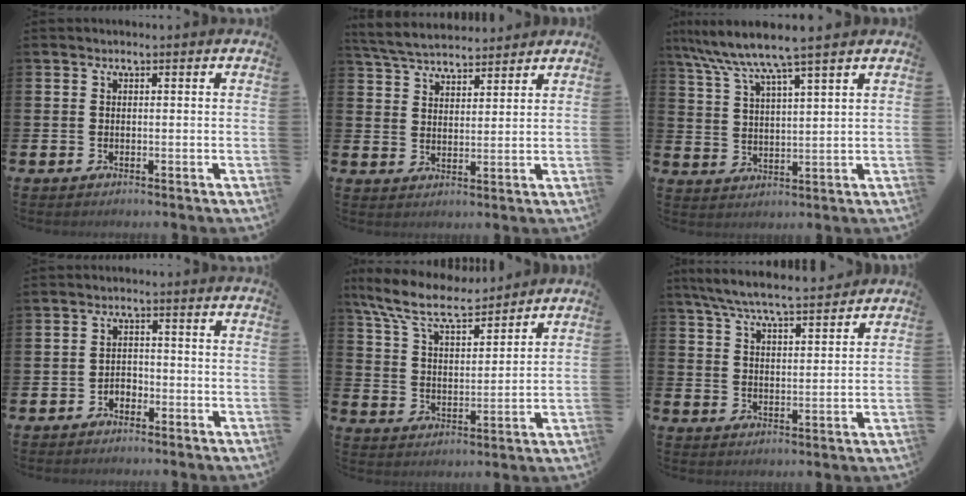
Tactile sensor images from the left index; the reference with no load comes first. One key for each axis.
{"total": 5.4, "fx": 5.2, "fy": 1.1, "fz": 0.8, "tx": -0.033, "ty": -0.023, "tz": 0.094}
{"total": 7.3, "fx": 6.4, "fy": 0.0, "fz": 3.6, "tx": -0.089, "ty": -0.032, "tz": 0.110}
{"total": 1.7, "fx": -1.3, "fy": 1.0, "fz": 0.2, "tx": -0.009, "ty": 0.003, "tz": -0.029}
{"total": 9.5, "fx": 8.4, "fy": 2.2, "fz": 3.8, "tx": -0.105, "ty": -0.045, "tz": 0.149}
{"total": 7.1, "fx": 6.7, "fy": 0.5, "fz": 2.3, "tx": -0.064, "ty": -0.040, "tz": 0.119}